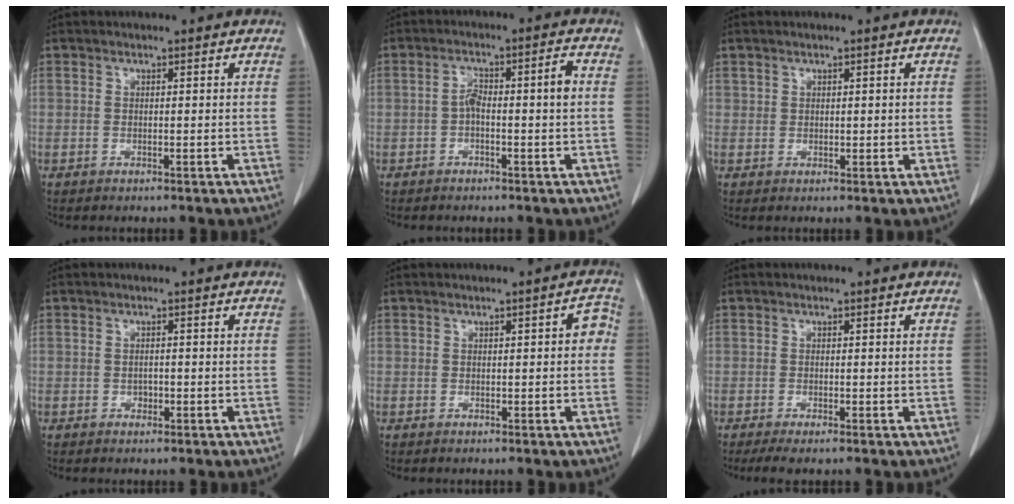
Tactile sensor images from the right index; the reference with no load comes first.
{"total": 4.5, "force": [-0.6, 0.7, 4.4], "torque": [-0.079, 0.022, -0.009]}
{"total": 1.0, "force": [0.5, 0.8, 0.4], "torque": [0.000, -0.002, 0.010]}
{"total": 0.9, "force": [-0.3, 0.7, 0.5], "torque": [-0.007, 0.003, -0.004]}
{"total": 3.0, "force": [0.3, 1.2, 2.7], "torque": [-0.021, 0.016, 0.000]}
{"total": 2.1, "force": [-1.0, 0.5, 1.8], "torque": [-0.037, -0.005, -0.017]}